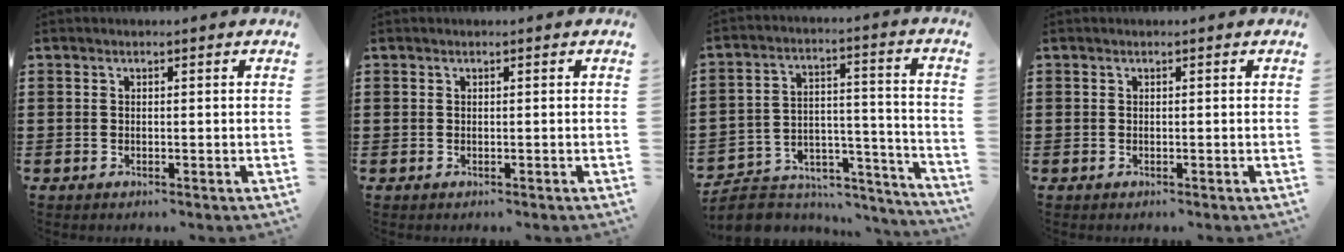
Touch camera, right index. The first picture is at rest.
{"total": 0.0}
{"total": 5.8, "force": [-5.1, 2.4, 1.1], "torque": [-0.026, 0.006, -0.100]}
{"total": 0.0}